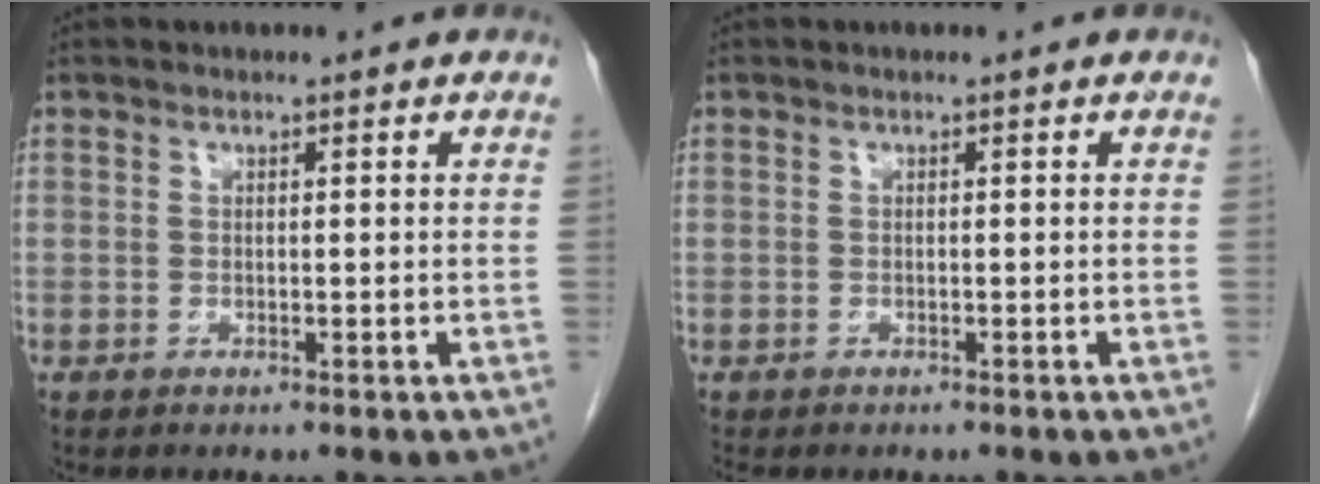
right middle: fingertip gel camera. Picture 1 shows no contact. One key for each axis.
{"total": 2.3, "fx": -2.0, "fy": 1.0, "fz": 0.7, "tx": -0.014, "ty": -0.004, "tz": -0.027}